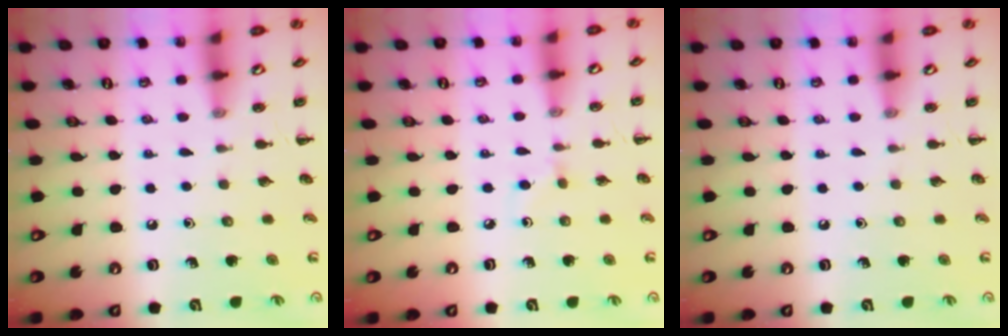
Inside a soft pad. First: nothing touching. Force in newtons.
{"total": 2.7, "press": 2.5, "slide": 1.0}
{"total": 0.0}